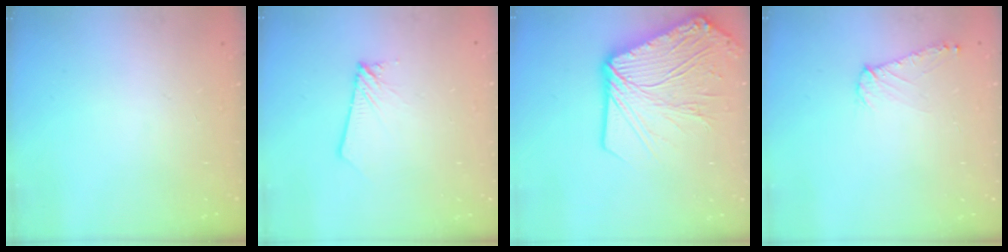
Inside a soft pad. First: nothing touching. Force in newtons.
{"total": 1.8, "press": 1.8, "slide": 0.2}
{"total": 21.3, "press": 21.2, "slide": 2.4}
{"total": 7.3, "press": 7.2, "slide": 0.7}